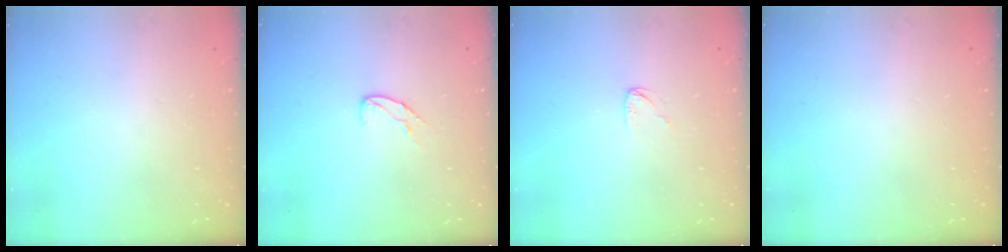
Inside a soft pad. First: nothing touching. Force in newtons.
{"total": 5.6, "press": 5.6, "slide": 0.5}
{"total": 3.9, "press": 3.9, "slide": 0.4}
{"total": 0.0}